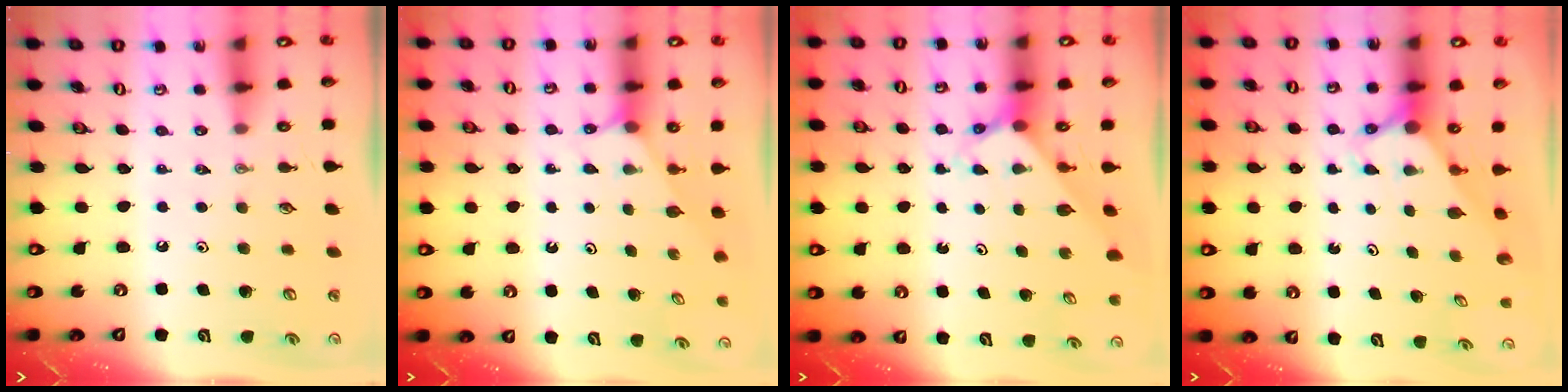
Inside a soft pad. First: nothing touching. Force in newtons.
{"total": 1.9, "press": 1.9, "slide": 0.3}
{"total": 2.6, "press": 2.6, "slide": 0.1}
{"total": 2.9, "press": 2.9, "slide": 0.3}